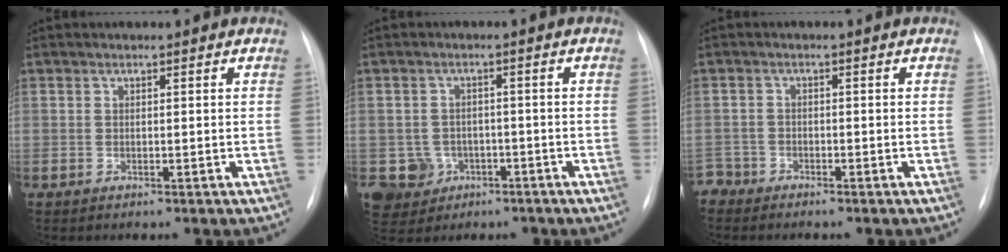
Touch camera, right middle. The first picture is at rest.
{"total": 5.6, "force": [-2.2, 5.1, 0.4], "torque": [-0.009, 0.013, -0.028]}
{"total": 2.3, "force": [-2.0, 0.7, -0.8], "torque": [0.015, -0.002, -0.041]}